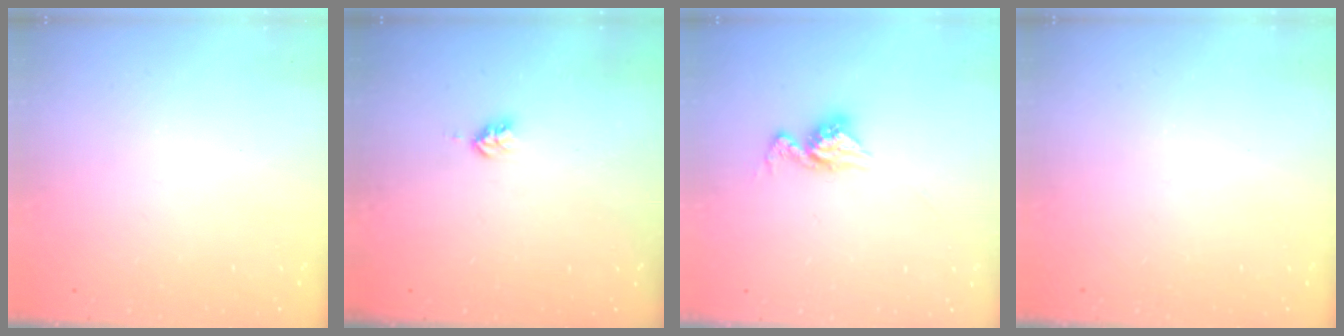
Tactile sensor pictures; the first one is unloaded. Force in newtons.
{"total": 2.8, "press": 2.8, "slide": 0.2}
{"total": 11.1, "press": 11.0, "slide": 0.9}
{"total": 0.0}